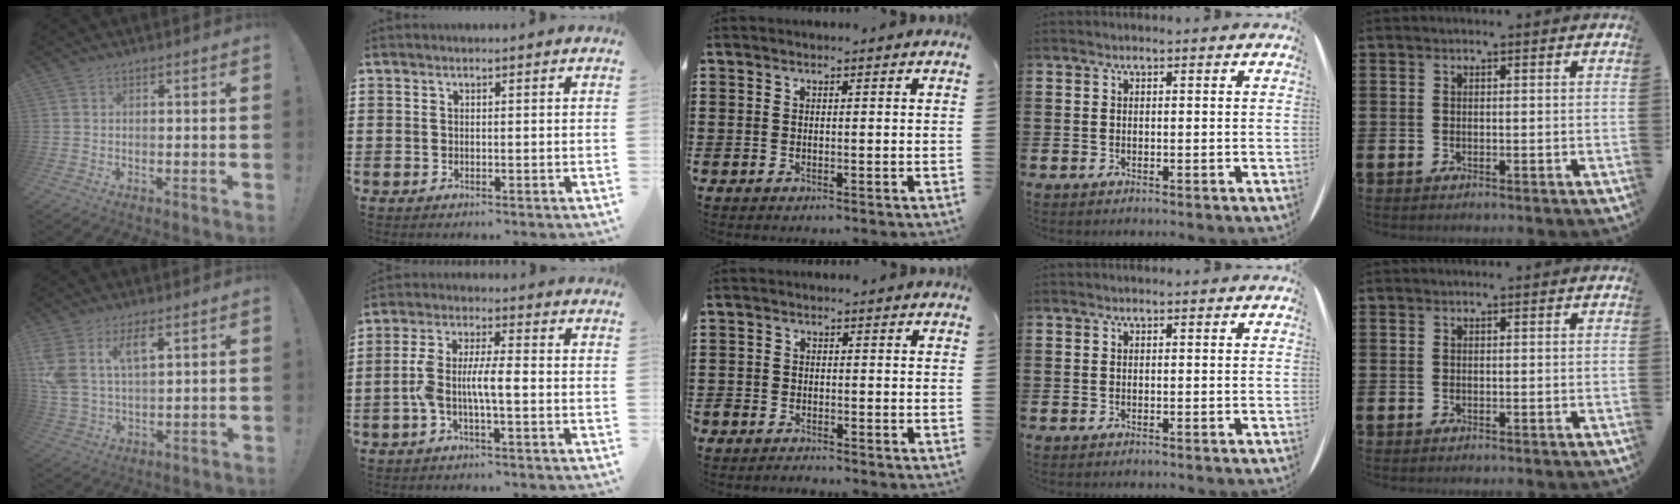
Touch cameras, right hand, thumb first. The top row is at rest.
{"thumb": {"total": 9.2, "force": [5.1, 4.4, 6.3], "torque": [-0.133, -0.017, 0.093]}, "index": {"total": 6.2, "force": [-1.6, 1.7, 5.7], "torque": [-0.135, -0.008, -0.039]}, "middle": {"total": 2.2, "force": [-2.2, 0.3, -0.2], "torque": [-0.002, 0.001, -0.049]}}